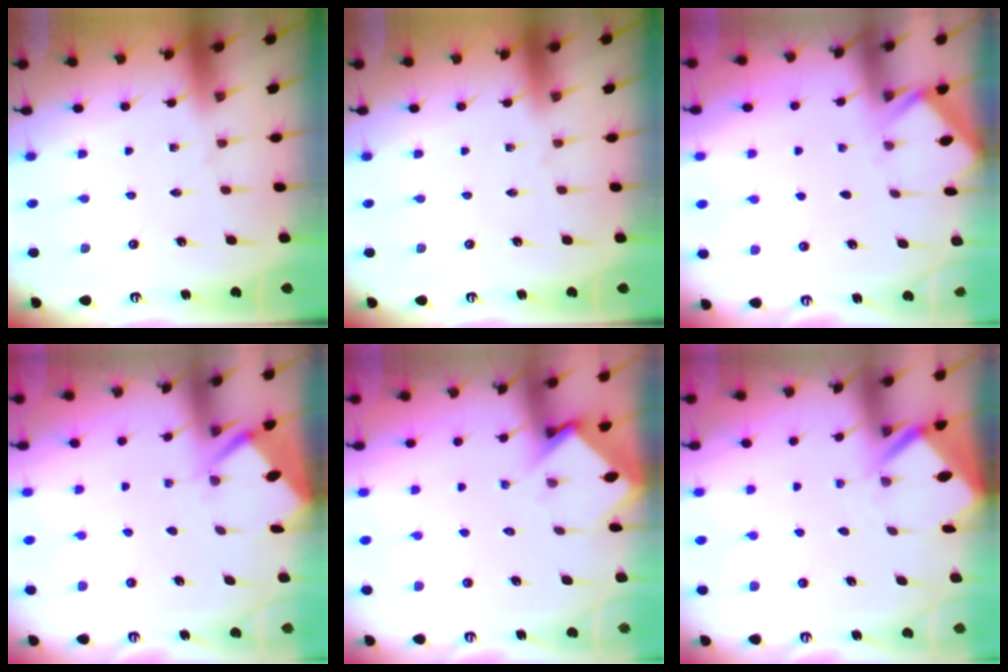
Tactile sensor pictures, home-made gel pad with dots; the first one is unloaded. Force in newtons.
{"total": 0.0}
{"total": 2.4, "press": 2.3, "slide": 0.4}
{"total": 2.8, "press": 2.8, "slide": 0.4}
{"total": 3.7, "press": 3.7, "slide": 0.2}
{"total": 3.3, "press": 3.3, "slide": 0.3}